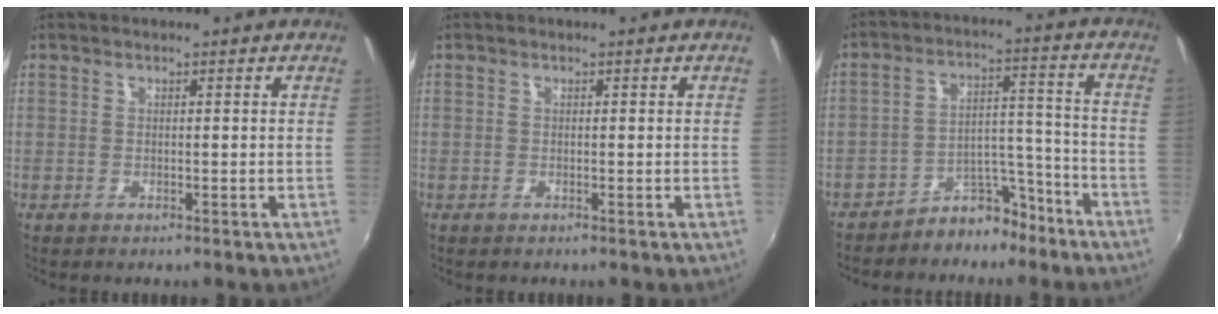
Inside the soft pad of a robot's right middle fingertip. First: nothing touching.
{"total": 0.0}
{"total": 8.5, "force": [-7.1, 4.2, 2.2], "torque": [-0.025, 0.047, -0.100]}